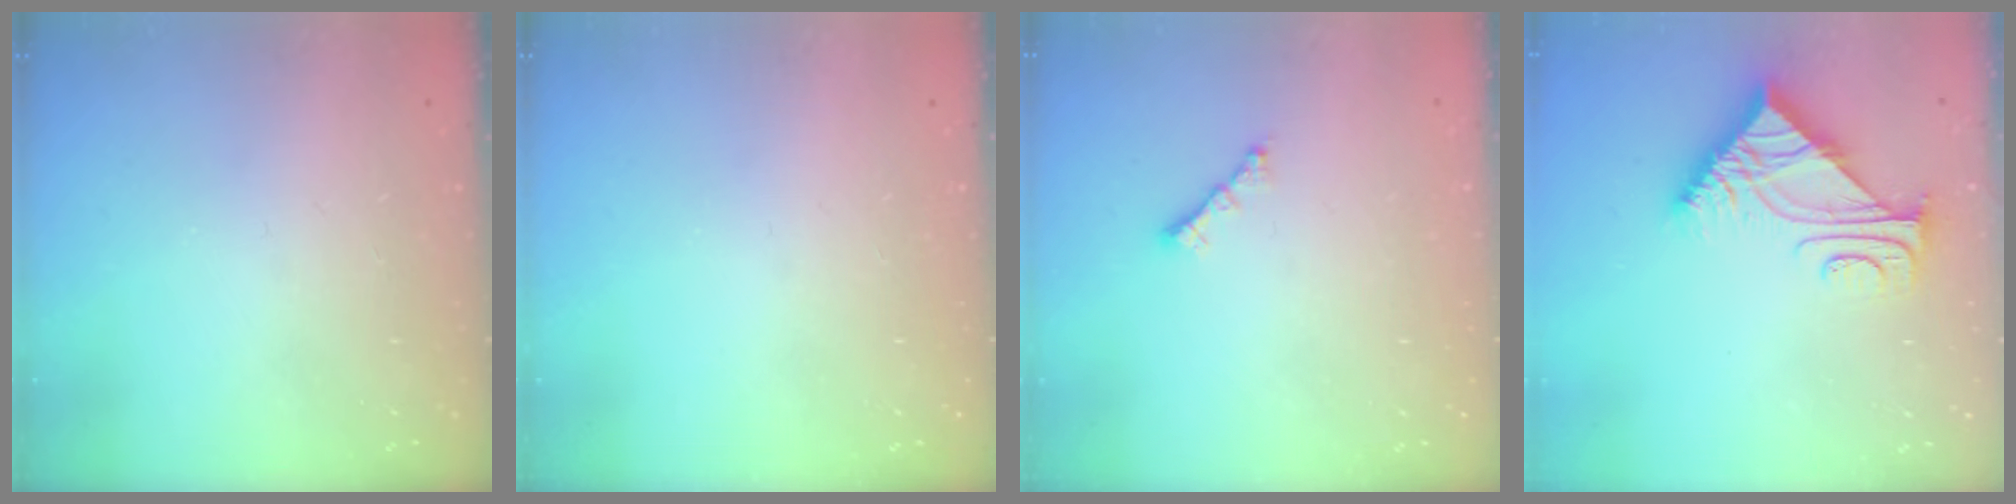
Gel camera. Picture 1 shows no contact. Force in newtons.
{"total": 0.0}
{"total": 1.5, "press": 1.4, "slide": 0.5}
{"total": 8.2, "press": 8.2, "slide": 0.4}